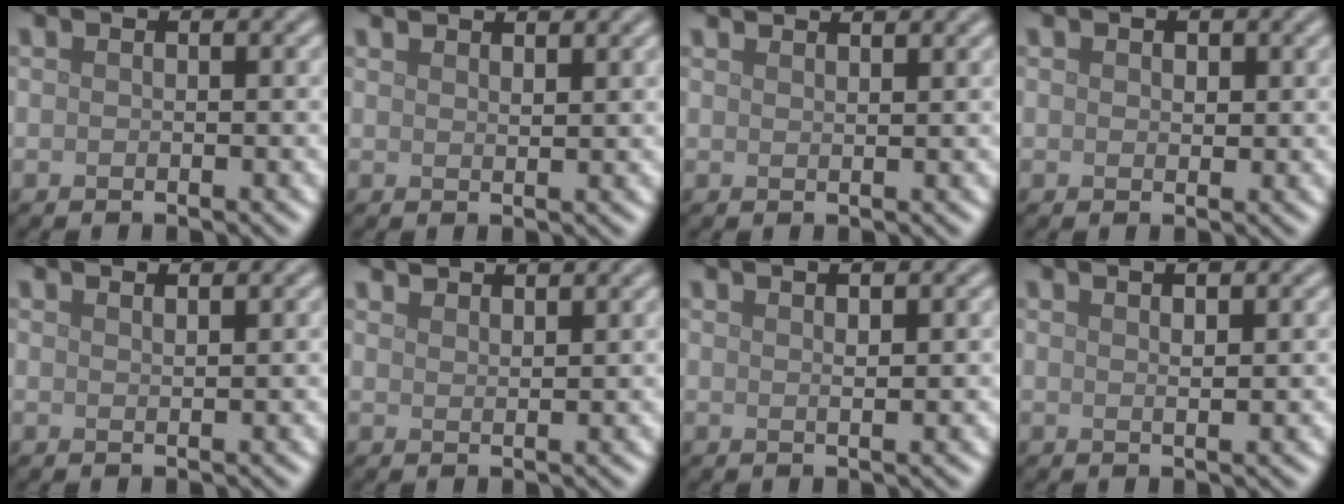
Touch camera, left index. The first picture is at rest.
{"total": 2.2, "force": [2.0, 0.3, 0.7], "torque": [-0.006, 0.004, 0.029]}
{"total": 2.5, "force": [2.3, 0.5, 0.9], "torque": [-0.002, 0.006, 0.023]}
{"total": 0.9, "force": [0.5, 0.6, 0.5], "torque": [-0.008, -0.001, 0.009]}
{"total": 1.3, "force": [1.1, 0.3, 0.5], "torque": [0.000, 0.001, 0.010]}
{"total": 2.9, "force": [2.7, 0.4, 0.8], "torque": [-0.005, 0.004, 0.038]}
{"total": 2.1, "force": [1.2, 0.6, 1.7], "torque": [-0.012, 0.006, 0.004]}
{"total": 2.1, "force": [1.2, 0.6, 1.6], "torque": [-0.013, 0.005, 0.007]}